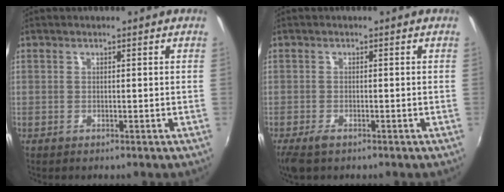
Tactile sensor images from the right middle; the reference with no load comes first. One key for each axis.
{"total": 3.3, "fx": -2.3, "fy": 1.2, "fz": 2.0, "tx": -0.049, "ty": -0.012, "tz": -0.041}